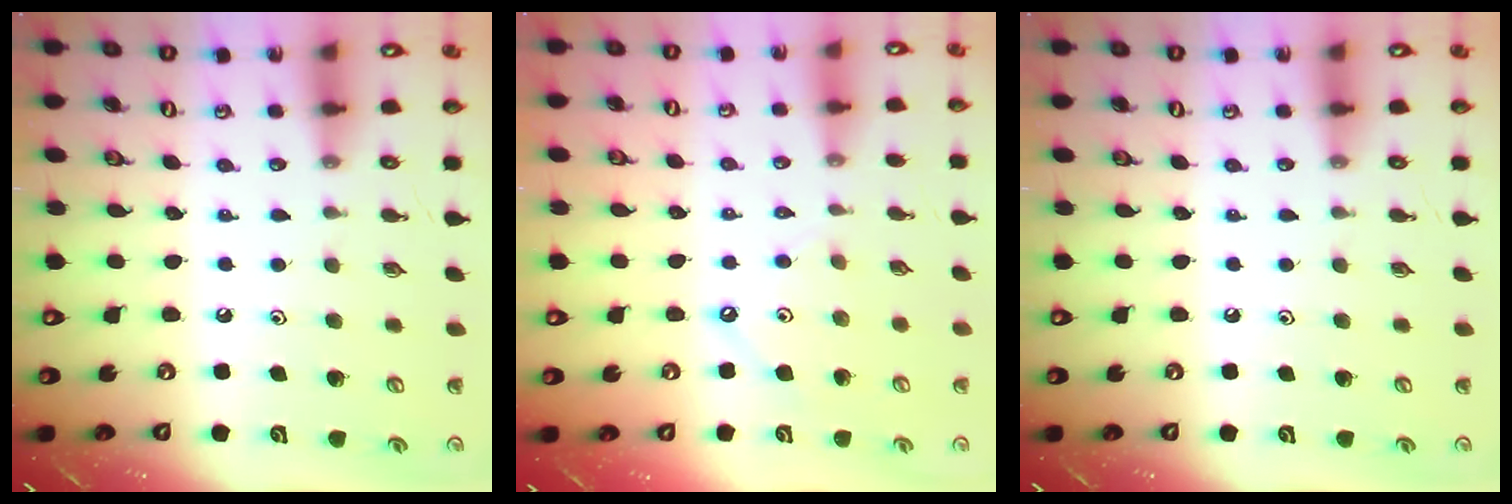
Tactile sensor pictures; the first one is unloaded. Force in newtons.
{"total": 2.1, "press": 2.1, "slide": 0.4}
{"total": 0.0}